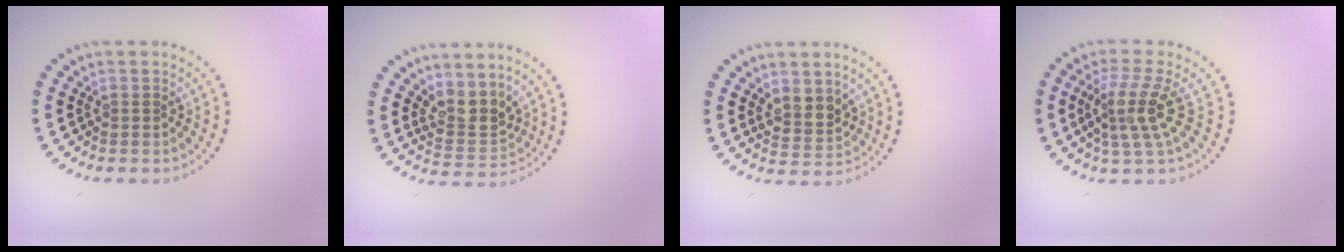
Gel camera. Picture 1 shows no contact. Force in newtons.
{"total": 3.1, "press": 2.4, "slide": 2.0}
{"total": 2.5, "press": 2.2, "slide": 1.1}
{"total": 3.9, "press": 2.7, "slide": 2.7}